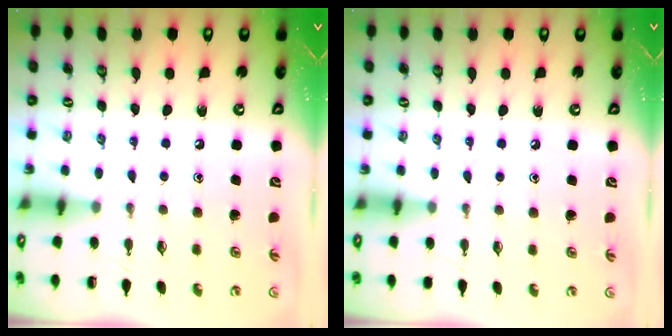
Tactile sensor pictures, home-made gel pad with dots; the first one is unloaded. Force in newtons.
{"total": 2.6, "press": 2.6, "slide": 0.4}